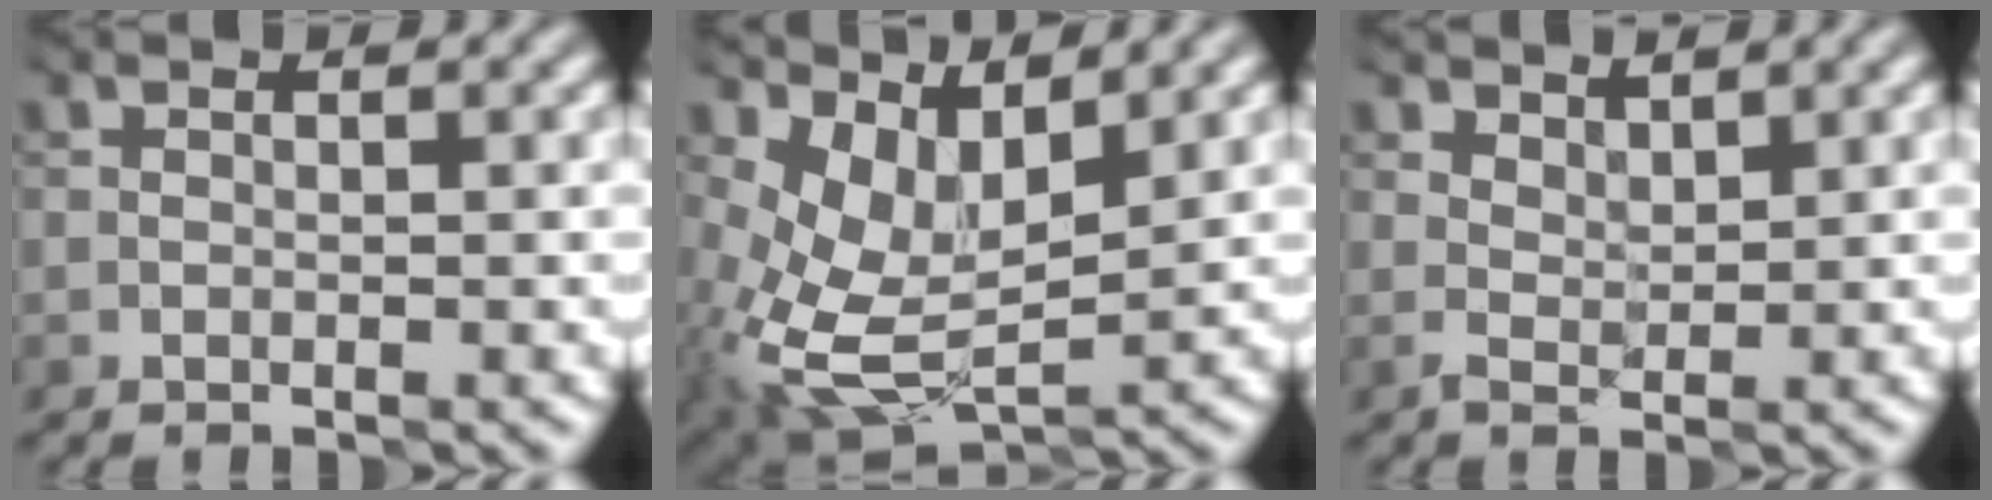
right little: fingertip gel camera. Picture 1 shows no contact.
{"total": 7.1, "force": [1.4, 4.2, 5.6], "torque": [-0.130, -0.014, 0.034]}
{"total": 1.7, "force": [1.3, 0.7, 0.7], "torque": [-0.016, 0.001, 0.027]}